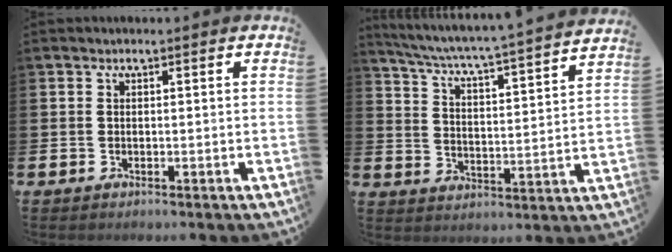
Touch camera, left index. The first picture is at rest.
{"total": 5.2, "force": [4.8, -0.3, 2.0], "torque": [-0.066, -0.047, 0.074]}